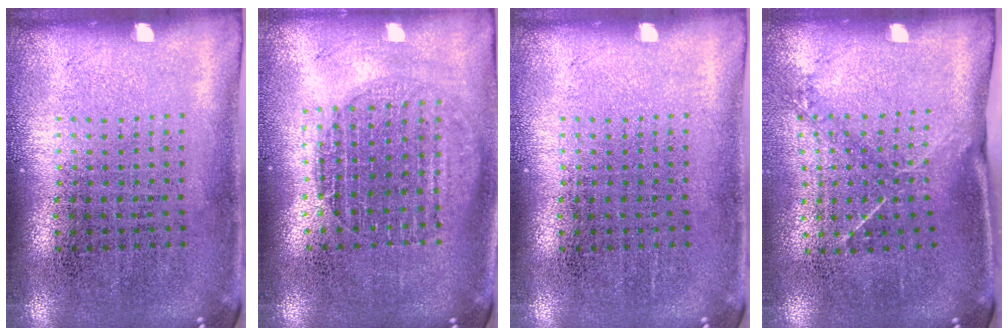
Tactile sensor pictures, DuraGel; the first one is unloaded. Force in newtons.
{"total": 1.6, "press": 1.5, "slide": 0.7}
{"total": 0.0}
{"total": 1.5, "press": 1.0, "slide": 1.0}